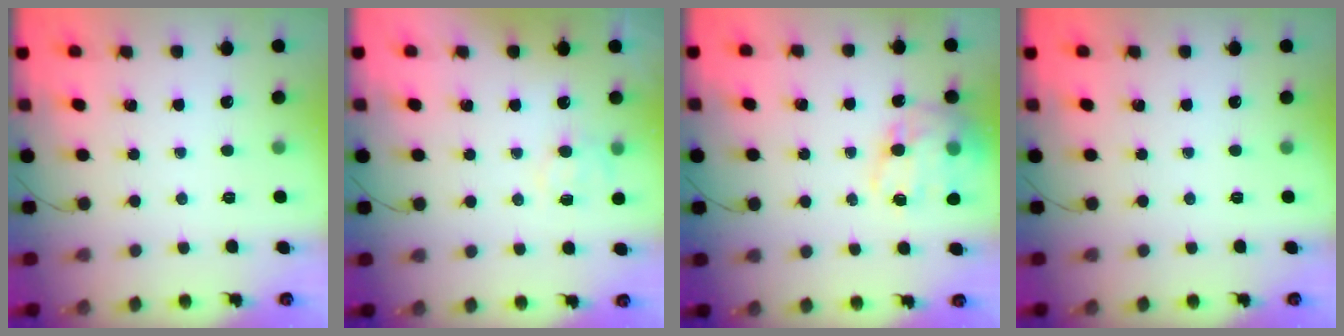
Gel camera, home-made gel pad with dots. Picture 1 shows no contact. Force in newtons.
{"total": 6.3, "press": 6.1, "slide": 1.6}
{"total": 16.8, "press": 16.4, "slide": 3.6}
{"total": 0.0}